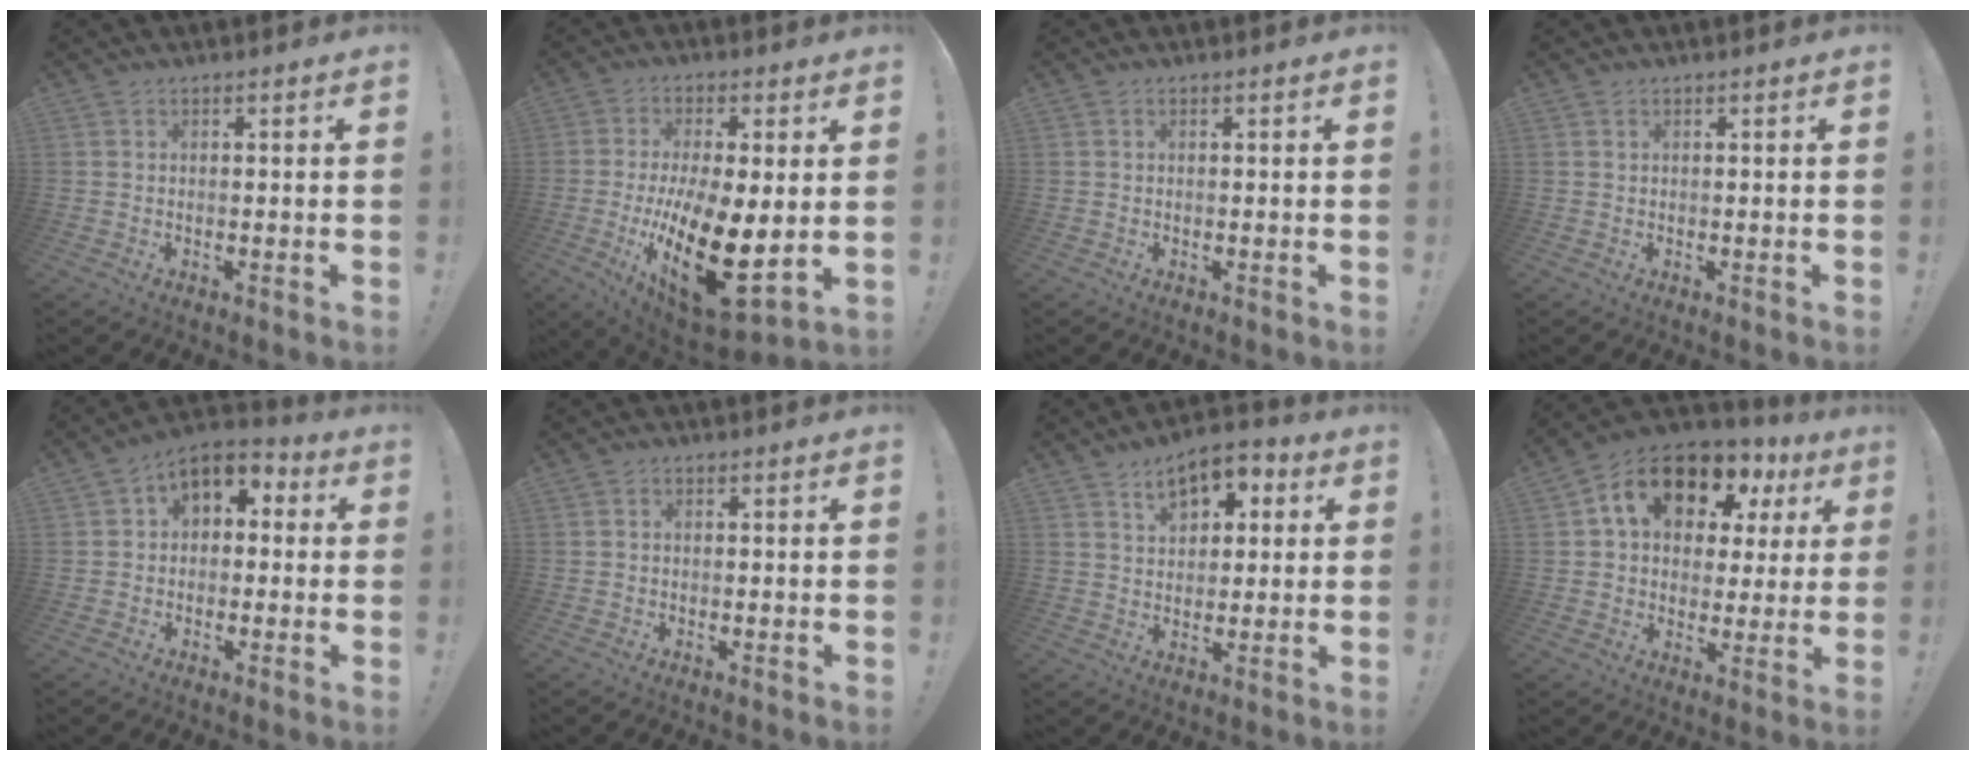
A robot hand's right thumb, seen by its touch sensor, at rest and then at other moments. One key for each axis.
{"total": 21.4, "fx": -3.9, "fy": 9.5, "fz": 18.8, "tx": -0.338, "ty": -0.001, "tz": -0.047}
{"total": 0.0}
{"total": 0.6, "fx": 0.4, "fy": 0.3, "fz": 0.3, "tx": -0.002, "ty": -0.002, "tz": 0.008}
{"total": 6.9, "fx": 1.8, "fy": 5.5, "fz": 3.8, "tx": -0.058, "ty": 0.004, "tz": 0.041}
{"total": 0.7, "fx": -0.3, "fy": 0.6, "fz": 0.3, "tx": -0.013, "ty": 0.005, "tz": -0.005}
{"total": 9.7, "fx": 4.8, "fy": 6.4, "fz": 5.4, "tx": -0.082, "ty": -0.015, "tz": 0.088}
{"total": 16.1, "fx": 8.1, "fy": 10.0, "fz": 9.7, "tx": -0.161, "ty": -0.036, "tz": 0.141}